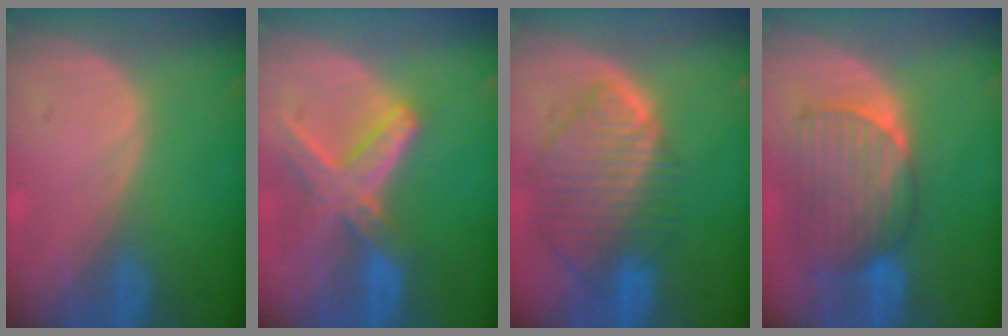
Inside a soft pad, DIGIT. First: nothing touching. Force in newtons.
{"total": 8.2, "press": 7.1, "slide": 4.0}
{"total": 10.1, "press": 8.5, "slide": 5.3}
{"total": 9.0, "press": 8.4, "slide": 3.3}